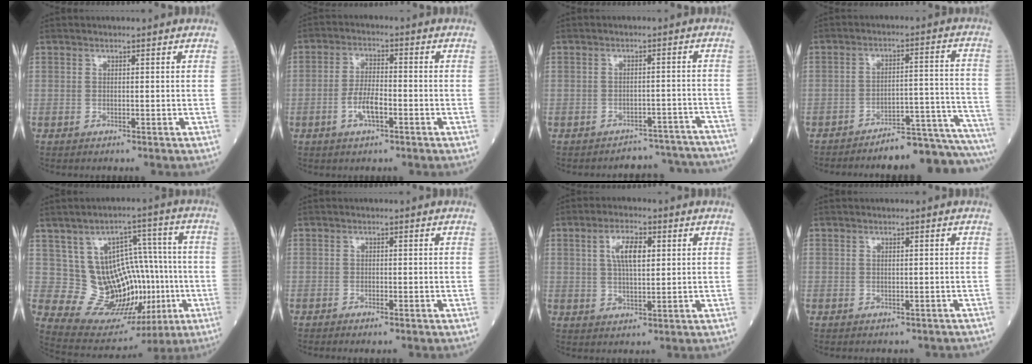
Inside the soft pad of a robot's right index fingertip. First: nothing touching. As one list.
[{"total": 5.0, "force": [-2.1, 1.4, 4.3], "torque": [-0.091, 0.004, -0.040]}, {"total": 9.4, "force": [-9.1, 2.5, -0.7], "torque": [0.023, 0.036, -0.091]}, {"total": 16.9, "force": [-16.2, -0.4, 4.7], "torque": [-0.017, 0.028, -0.213]}, {"total": 14.7, "force": [-1.7, 10.2, 10.4], "torque": [-0.153, 0.039, 0.006]}, {"total": 1.1, "force": [-0.8, 0.0, 0.7], "torque": [-0.020, -0.003, -0.013]}, {"total": 5.8, "force": [1.7, 1.9, 5.2], "torque": [-0.105, 0.008, 0.034]}, {"total": 0.8, "force": [-0.5, 0.4, 0.3], "torque": [-0.004, 0.001, -0.005]}]